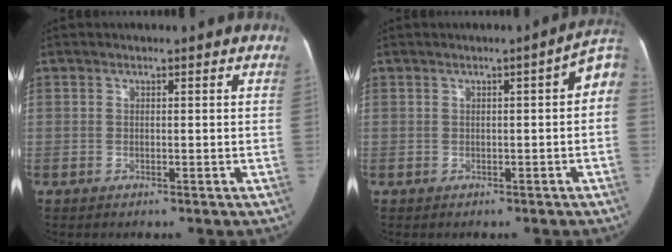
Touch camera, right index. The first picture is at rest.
{"total": 4.3, "force": [0.5, 0.8, 4.2], "torque": [-0.044, 0.016, -0.001]}